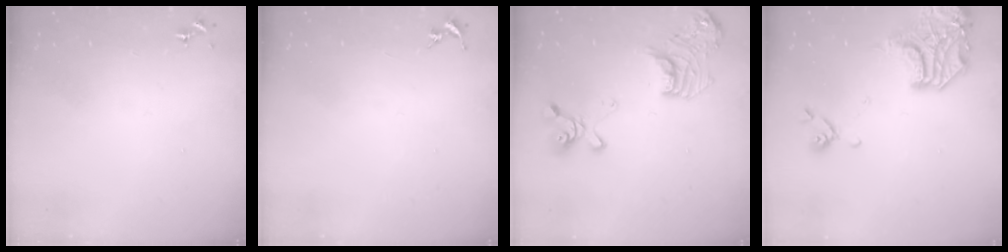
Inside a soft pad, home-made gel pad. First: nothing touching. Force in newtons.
{"total": 0.0}
{"total": 18.7, "press": 18.6, "slide": 1.6}
{"total": 15.9, "press": 15.6, "slide": 2.9}